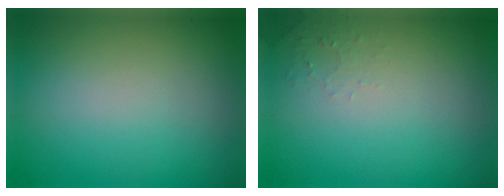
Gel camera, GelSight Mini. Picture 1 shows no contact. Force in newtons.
{"total": 0.9, "press": 0.9, "slide": 0.2}